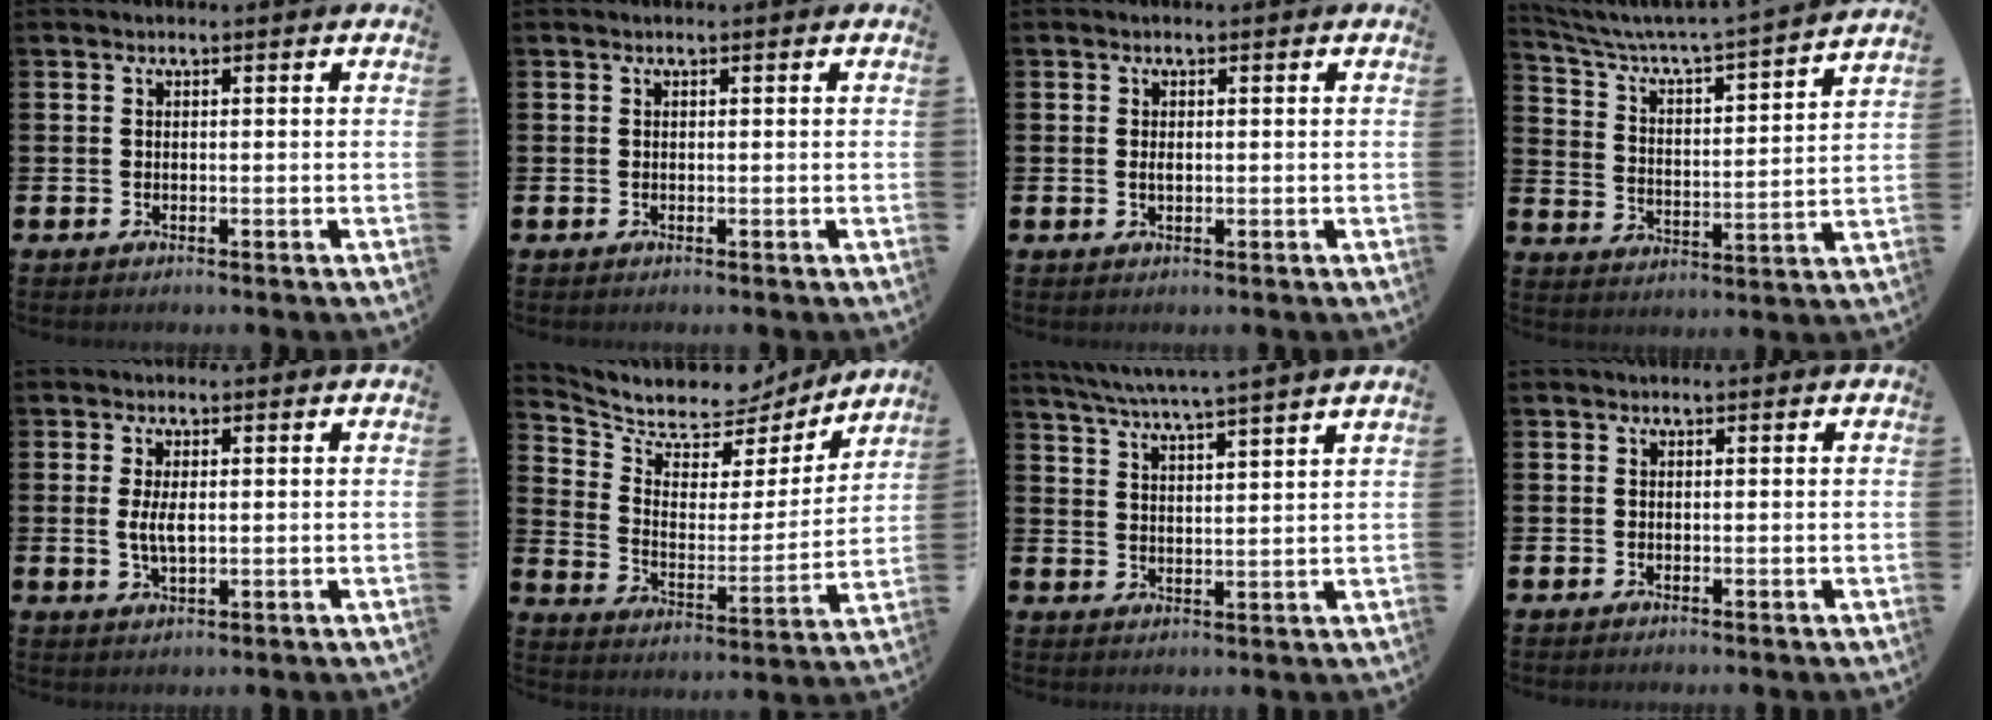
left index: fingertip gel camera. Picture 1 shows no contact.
{"total": 0.0}
{"total": 0.8, "force": [0.1, 0.4, 0.7], "torque": [-0.010, 0.001, 0.000]}
{"total": 5.4, "force": [4.9, 0.2, 2.2], "torque": [-0.072, -0.047, 0.073]}
{"total": 3.3, "force": [0.3, 1.4, 2.9], "torque": [-0.046, -0.001, 0.002]}
{"total": 8.0, "force": [7.4, 2.9, 1.2], "torque": [-0.064, -0.064, 0.127]}
{"total": 5.5, "force": [5.2, -0.9, 1.6], "torque": [-0.053, -0.031, 0.091]}
{"total": 0.0}